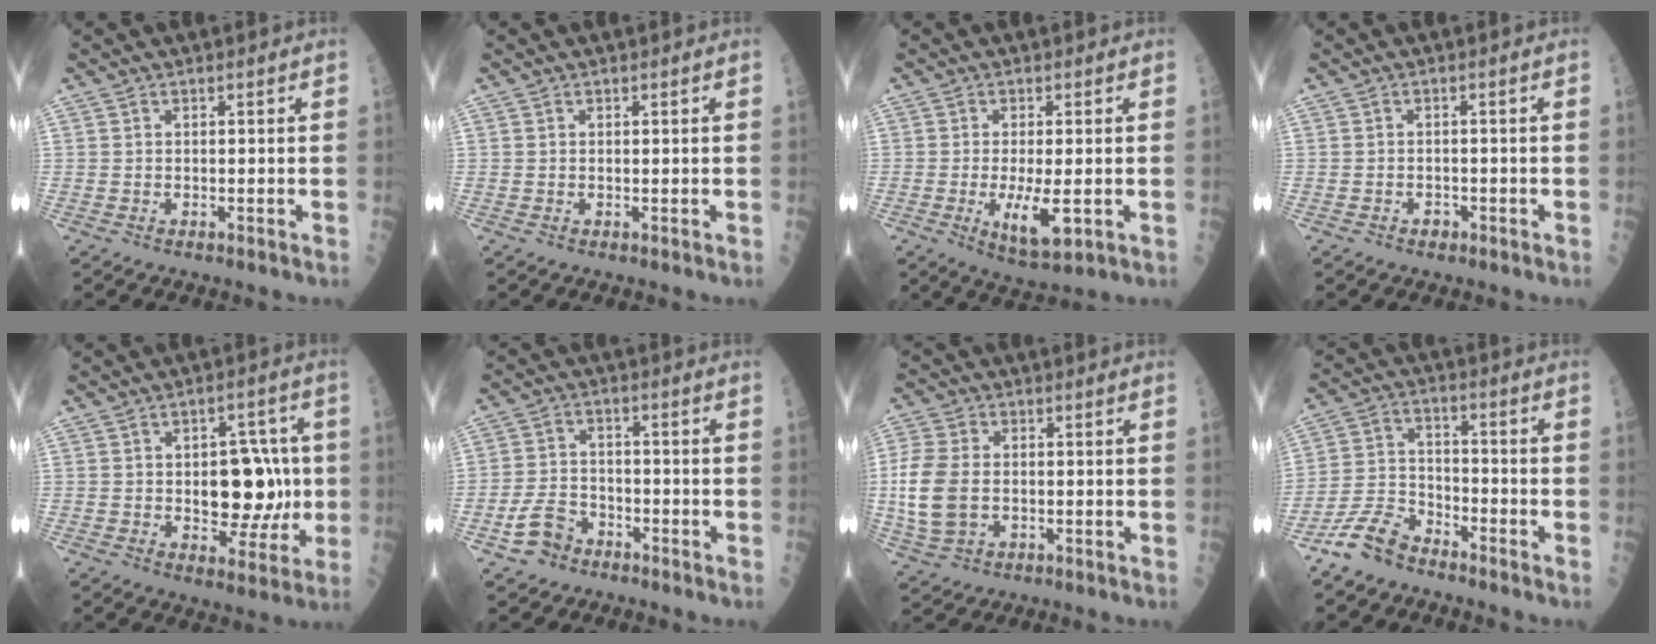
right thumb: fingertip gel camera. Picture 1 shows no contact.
{"total": 0.0}
{"total": 7.5, "force": [-1.5, 2.3, 7.0], "torque": [-0.122, -0.017, -0.018]}
{"total": 1.3, "force": [-0.7, 1.0, 0.4], "torque": [0.003, 0.007, -0.012]}
{"total": 12.8, "force": [-0.1, 7.6, 10.2], "torque": [-0.087, 0.016, 0.009]}
{"total": 6.2, "force": [-3.6, 4.3, 2.6], "torque": [-0.037, 0.032, -0.063]}
{"total": 10.9, "force": [-0.7, 7.3, 8.0], "torque": [-0.179, 0.005, -0.015]}
{"total": 8.6, "force": [-6.8, 3.9, 3.7], "torque": [-0.070, 0.044, -0.141]}